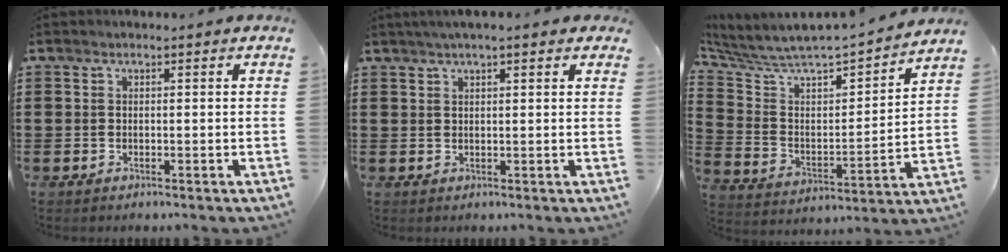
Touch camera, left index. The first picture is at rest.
{"total": 2.5, "force": [1.8, 0.2, 1.6], "torque": [-0.036, 0.006, 0.032]}
{"total": 5.0, "force": [4.7, 1.3, 1.4], "torque": [-0.059, -0.052, 0.072]}